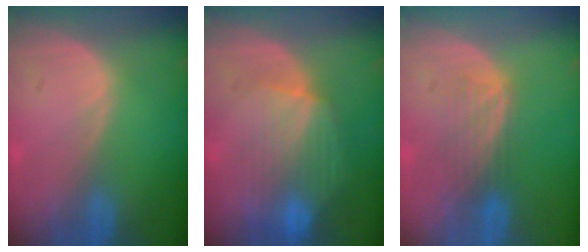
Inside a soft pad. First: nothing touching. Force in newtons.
{"total": 8.9, "press": 8.0, "slide": 3.9}
{"total": 4.4, "press": 3.7, "slide": 2.4}